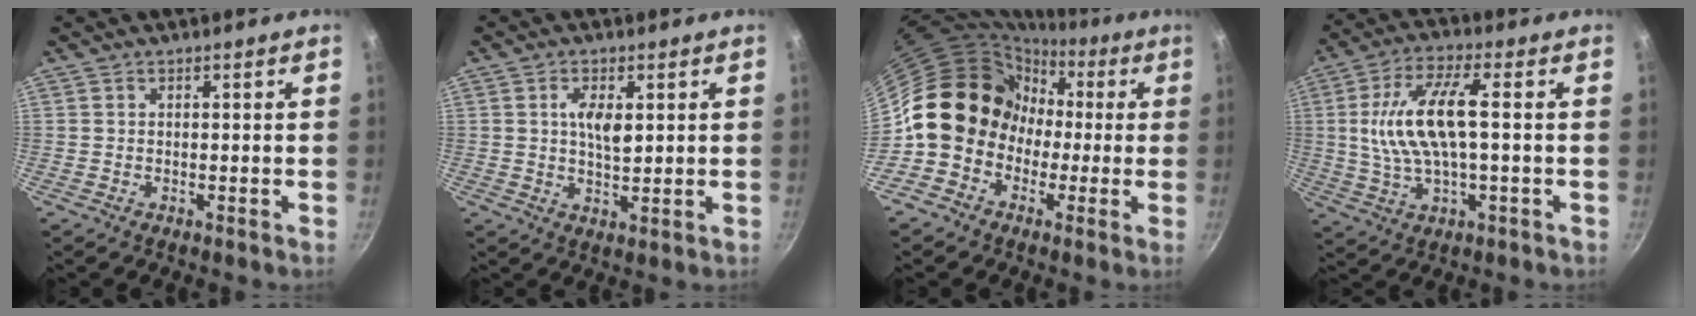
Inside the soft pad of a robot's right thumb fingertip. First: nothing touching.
{"total": 5.3, "force": [1.4, 2.5, 4.5], "torque": [-0.075, -0.009, 0.026]}
{"total": 14.7, "force": [-1.7, 13.0, 6.5], "torque": [-0.051, 0.053, -0.039]}
{"total": 13.4, "force": [0.8, 4.9, 12.5], "torque": [-0.249, 0.013, 0.013]}